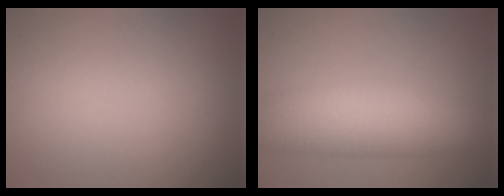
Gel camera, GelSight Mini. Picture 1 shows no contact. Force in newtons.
{"total": 7.6, "press": 7.6, "slide": 0.2}